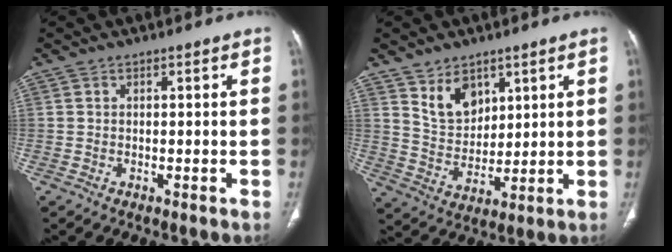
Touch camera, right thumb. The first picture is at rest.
{"total": 8.1, "force": [4.8, 5.3, 3.9], "torque": [-0.043, -0.039, 0.101]}